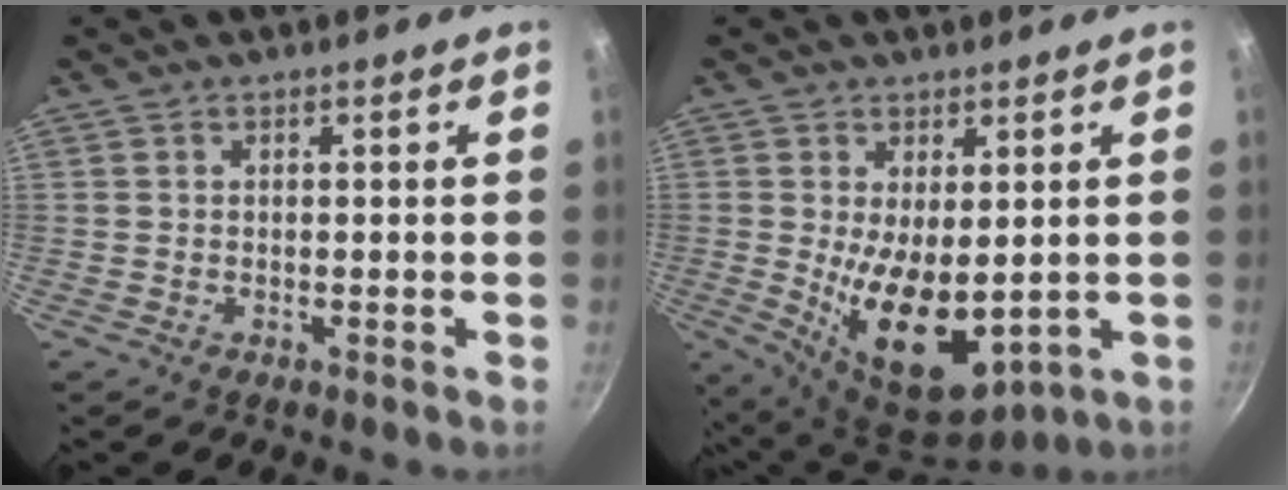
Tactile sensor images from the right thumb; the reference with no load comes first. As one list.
[{"total": 13.5, "force": [-1.1, 6.8, 11.6], "torque": [-0.178, -0.025, 0.012]}]